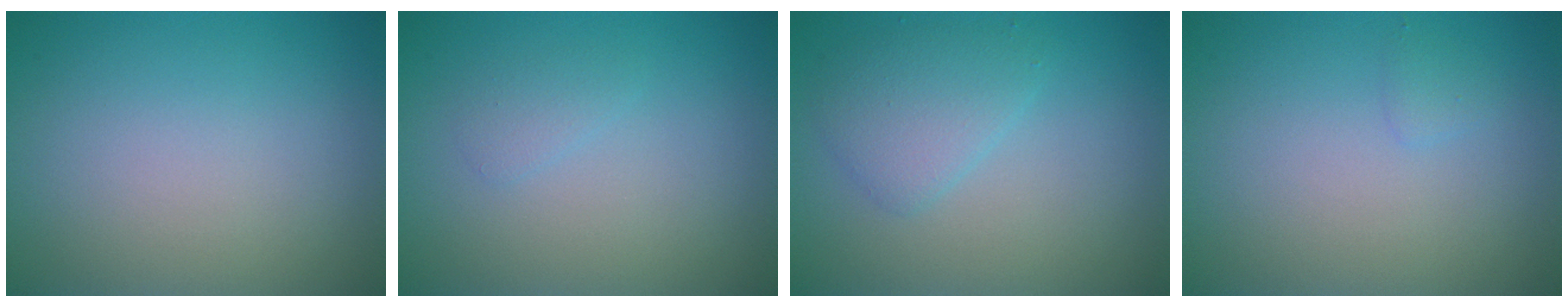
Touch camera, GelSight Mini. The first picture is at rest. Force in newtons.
{"total": 0.9, "press": 0.9, "slide": 0.0}
{"total": 2.6, "press": 2.6, "slide": 0.1}
{"total": 0.7, "press": 0.7, "slide": 0.0}